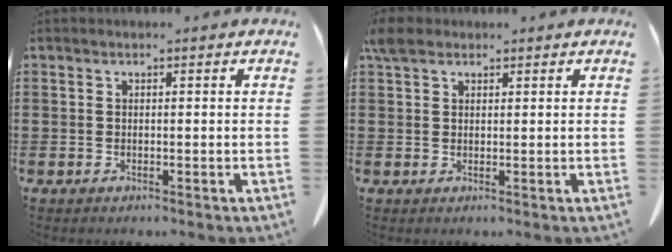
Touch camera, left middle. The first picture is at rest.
{"total": 2.8, "force": [2.1, 1.5, 1.2], "torque": [-0.030, 0.007, 0.041]}